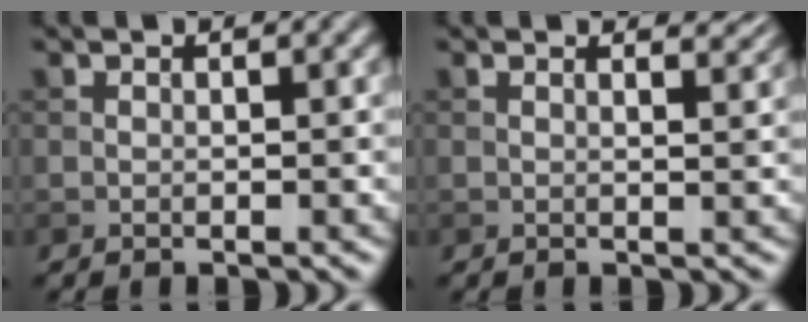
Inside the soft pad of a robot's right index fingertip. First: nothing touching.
{"total": 2.6, "force": [2.0, 1.0, 1.4], "torque": [-0.005, 0.004, 0.009]}